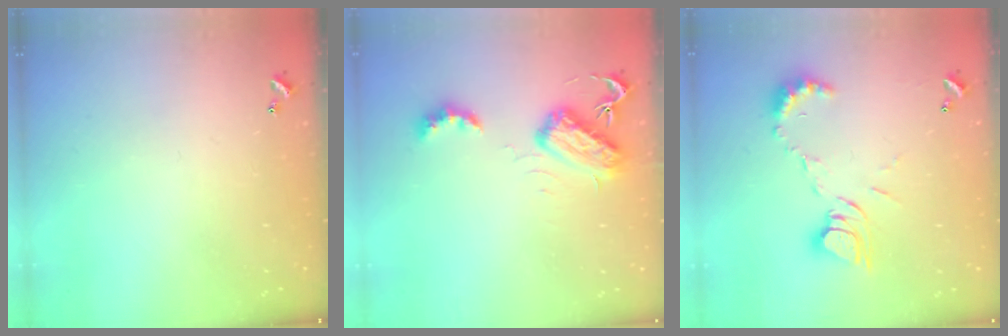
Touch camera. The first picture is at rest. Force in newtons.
{"total": 5.8, "press": 5.7, "slide": 0.6}
{"total": 8.8, "press": 8.8, "slide": 1.0}